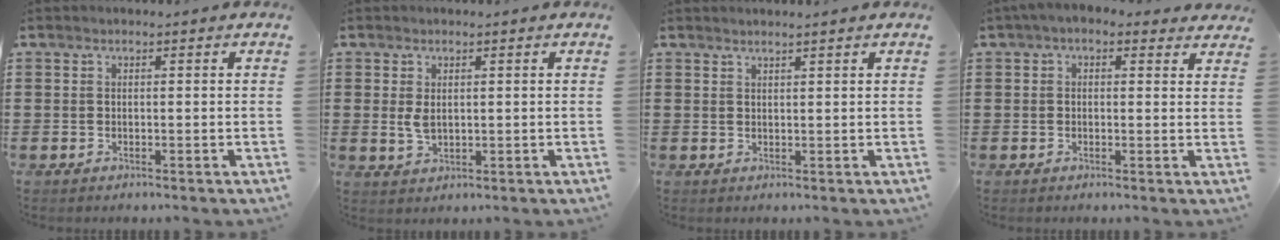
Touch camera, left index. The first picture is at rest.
{"total": 2.6, "force": [0.4, 1.5, 2.1], "torque": [-0.059, -0.001, 0.002]}
{"total": 1.4, "force": [1.3, -0.3, 0.4], "torque": [-0.007, -0.004, 0.026]}
{"total": 2.2, "force": [1.1, 1.3, 1.4], "torque": [-0.032, 0.003, 0.018]}